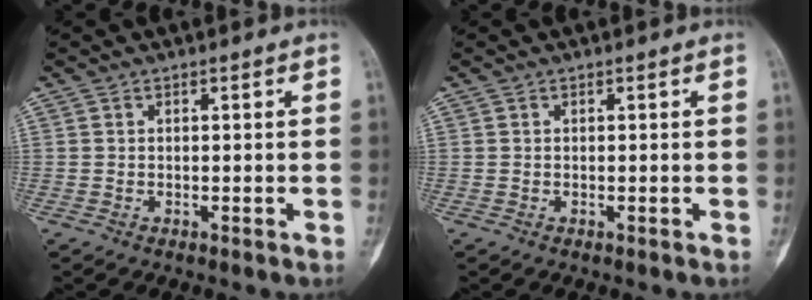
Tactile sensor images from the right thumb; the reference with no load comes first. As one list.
[{"total": 0.0}]